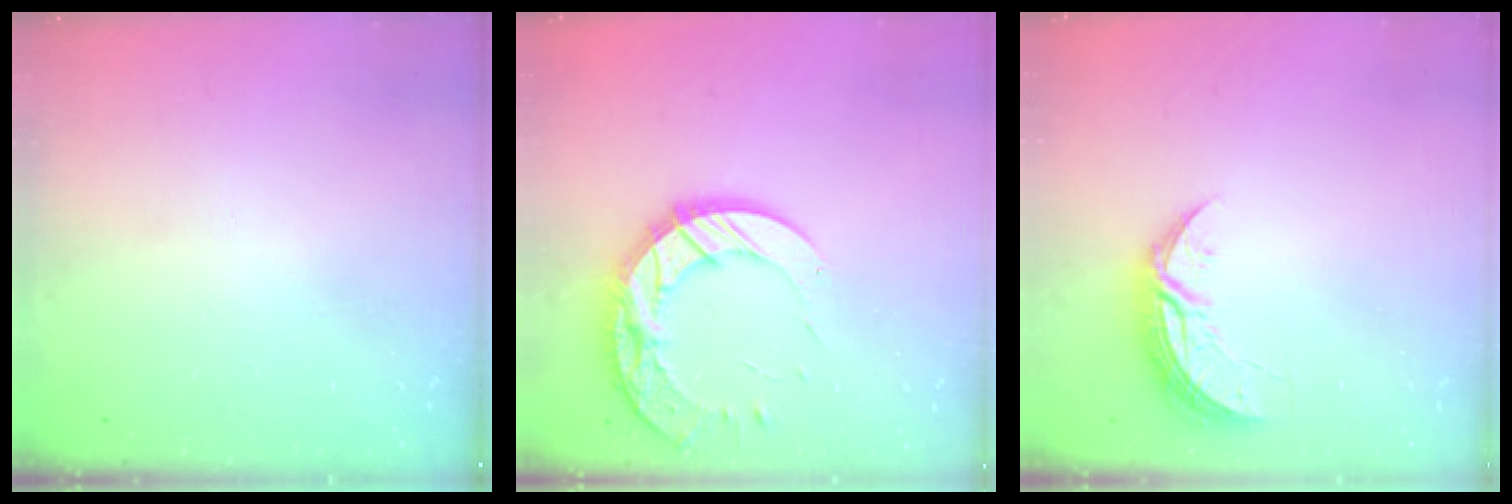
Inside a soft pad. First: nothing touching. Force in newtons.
{"total": 16.1, "press": 16.0, "slide": 1.2}
{"total": 8.4, "press": 8.4, "slide": 0.6}